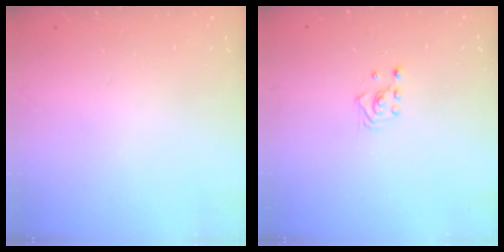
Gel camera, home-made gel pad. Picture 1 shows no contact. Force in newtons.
{"total": 2.8, "press": 2.8, "slide": 0.3}